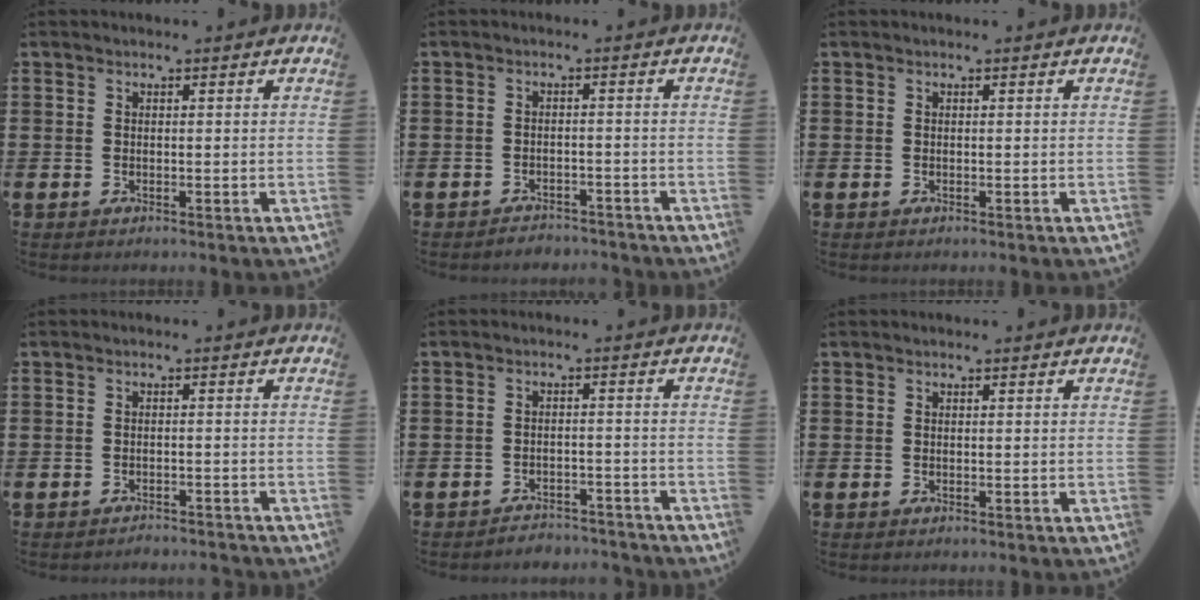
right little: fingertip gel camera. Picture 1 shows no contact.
{"total": 1.8, "force": [-1.8, 0.1, -0.2], "torque": [-0.004, 0.005, -0.040]}
{"total": 0.0}
{"total": 1.2, "force": [-1.2, 0.0, -0.1], "torque": [-0.002, 0.002, -0.026]}
{"total": 2.4, "force": [-2.4, 0.2, -0.2], "torque": [-0.004, 0.005, -0.052]}
{"total": 0.0}